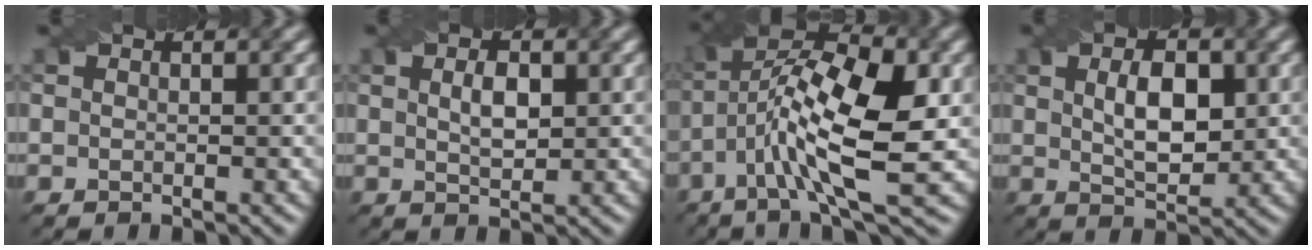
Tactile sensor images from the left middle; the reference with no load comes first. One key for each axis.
{"total": 2.3, "fx": 0.4, "fy": 1.1, "fz": 2.0, "tx": -0.039, "ty": 0.002, "tz": 0.013}
{"total": 12.3, "fx": -1.4, "fy": 4.1, "fz": 11.5, "tx": -0.211, "ty": 0.014, "tz": -0.026}
{"total": 4.5, "fx": 0.7, "fy": 2.3, "fz": 3.8, "tx": -0.069, "ty": 0.001, "tz": 0.015}